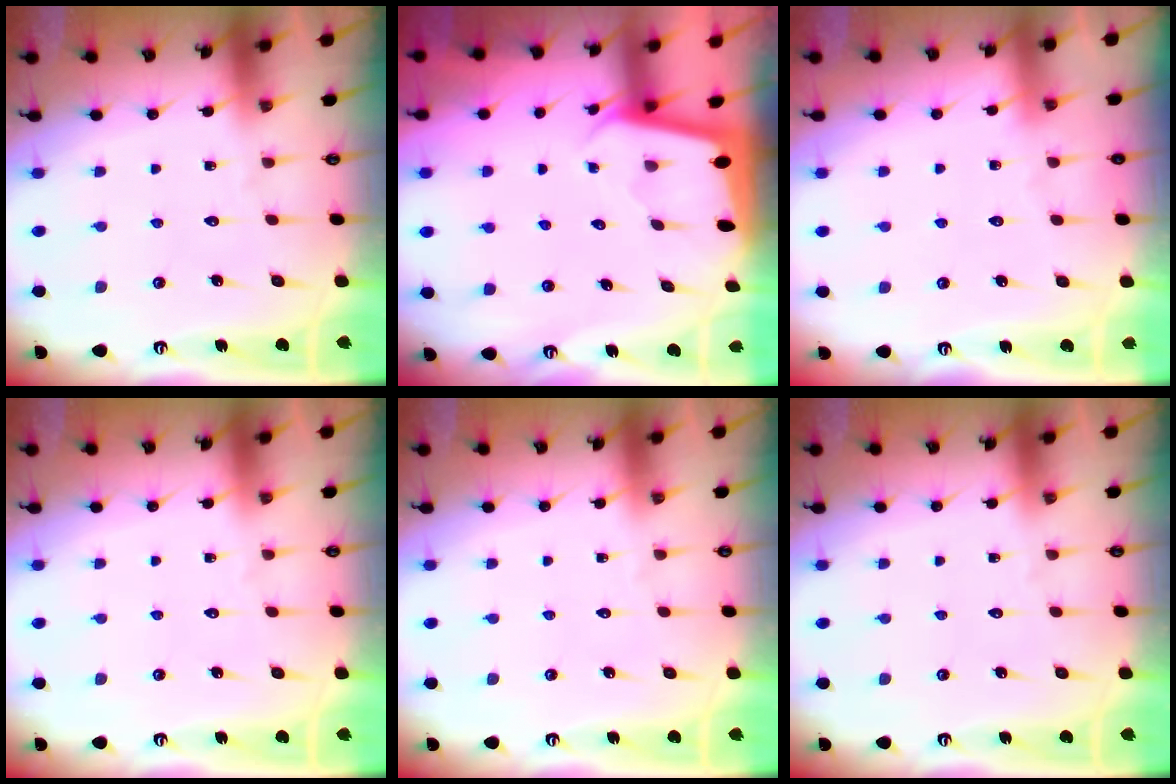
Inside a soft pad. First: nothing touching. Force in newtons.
{"total": 1.9, "press": 1.9, "slide": 0.1}
{"total": 1.6, "press": 1.6, "slide": 0.3}
{"total": 0.0}
{"total": 0.0}
{"total": 0.0}